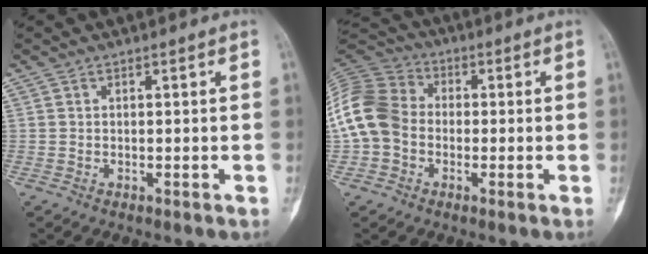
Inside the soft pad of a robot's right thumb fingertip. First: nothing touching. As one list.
[{"total": 13.8, "force": [-1.3, 11.2, 8.0], "torque": [-0.164, 0.035, -0.036]}]